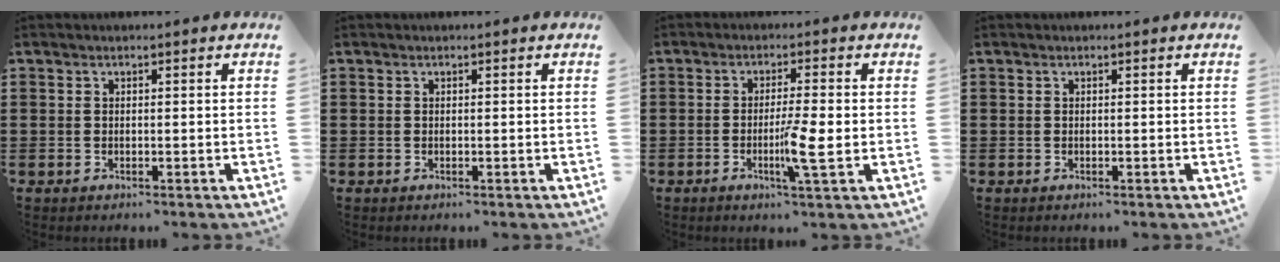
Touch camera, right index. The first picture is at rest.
{"total": 0.0}
{"total": 5.6, "force": [-1.4, 0.0, 5.5], "torque": [-0.093, -0.010, -0.026]}
{"total": 0.0}